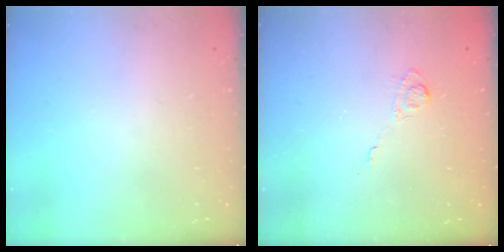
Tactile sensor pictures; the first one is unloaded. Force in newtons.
{"total": 2.8, "press": 2.4, "slide": 1.4}